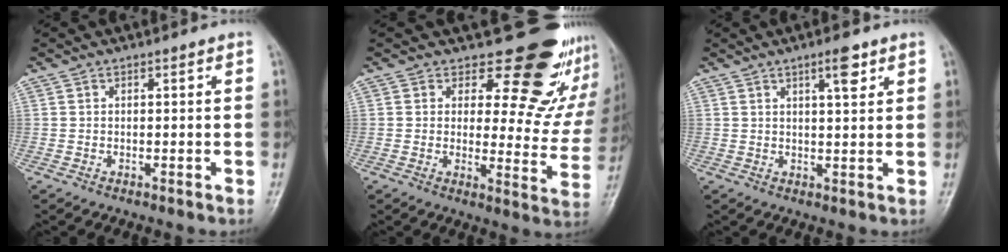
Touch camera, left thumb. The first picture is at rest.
{"total": 17.5, "force": [13.5, 8.5, 7.1], "torque": [-0.034, -0.107, 0.148]}
{"total": 4.2, "force": [2.5, 1.0, 3.2], "torque": [-0.043, -0.014, 0.038]}